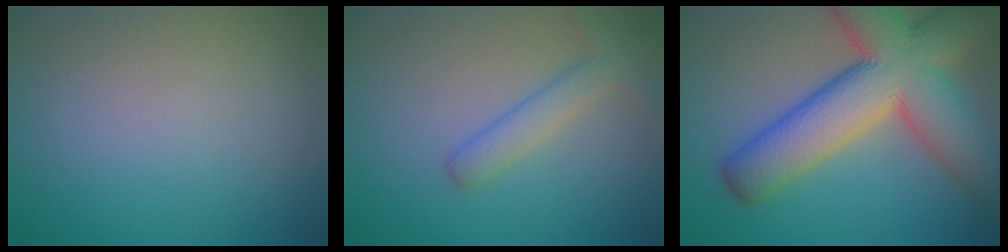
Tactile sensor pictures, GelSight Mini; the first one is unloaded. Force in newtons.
{"total": 3.1, "press": 3.1, "slide": 0.1}
{"total": 13.1, "press": 13.1, "slide": 1.1}